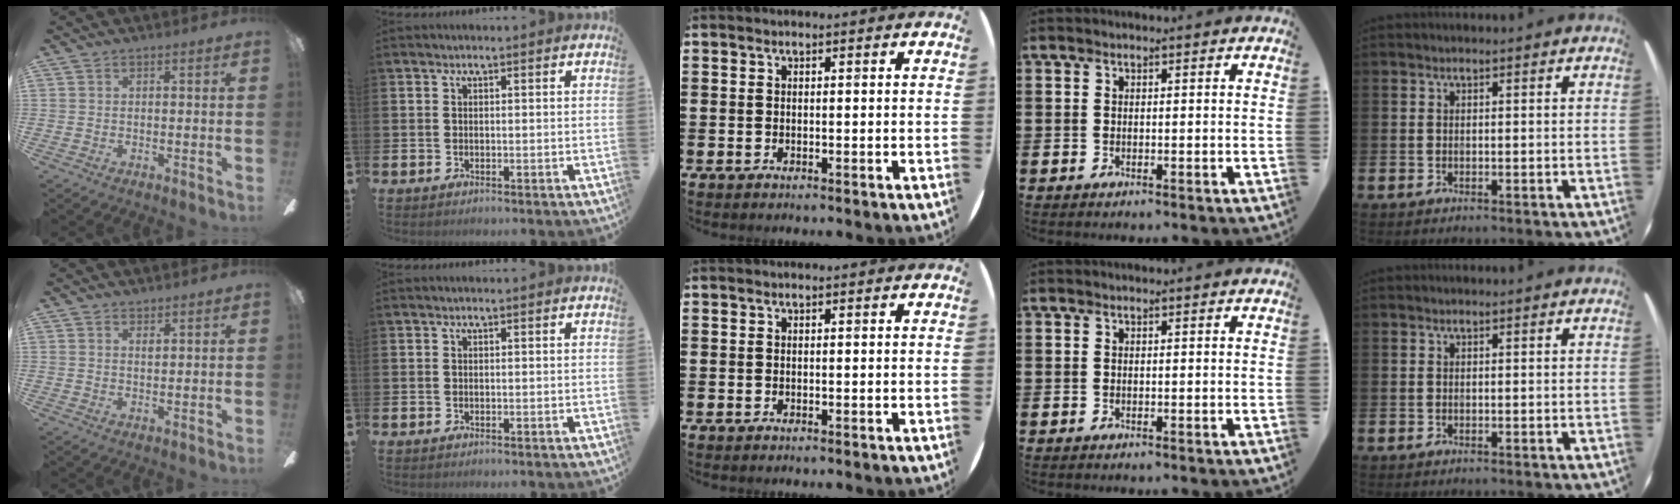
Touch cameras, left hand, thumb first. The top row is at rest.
{"thumb": {"total": 1.2, "force": [1.1, 0.3, 0.4], "torque": [-0.001, -0.004, 0.018]}}